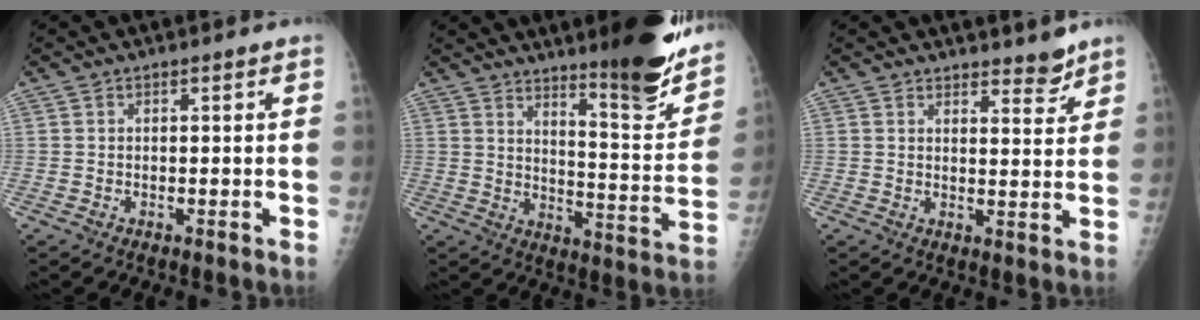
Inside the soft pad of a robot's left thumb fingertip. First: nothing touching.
{"total": 18.0, "force": [13.8, 2.8, 11.2], "torque": [-0.127, -0.101, 0.196]}
{"total": 4.0, "force": [3.6, 1.0, 1.4], "torque": [-0.003, -0.031, 0.053]}